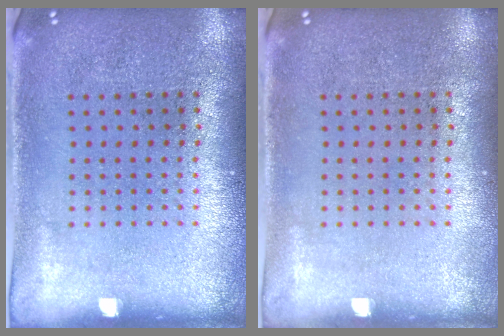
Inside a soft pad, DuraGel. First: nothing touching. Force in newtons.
{"total": 0.0}